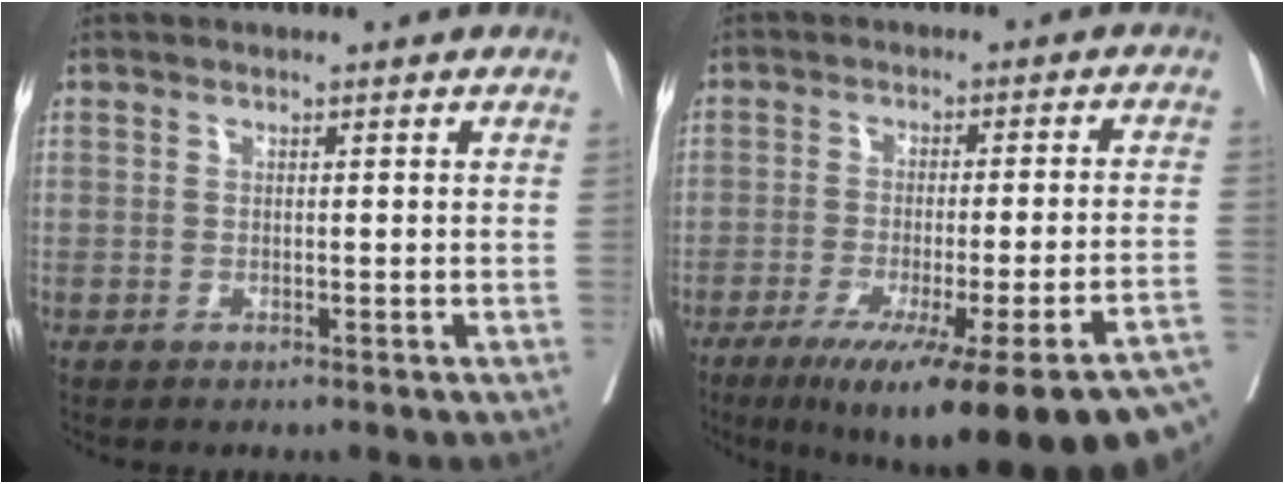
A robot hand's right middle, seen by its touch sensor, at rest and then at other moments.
{"total": 26.3, "force": [-19.8, 1.4, 17.2], "torque": [-0.165, -0.040, -0.267]}